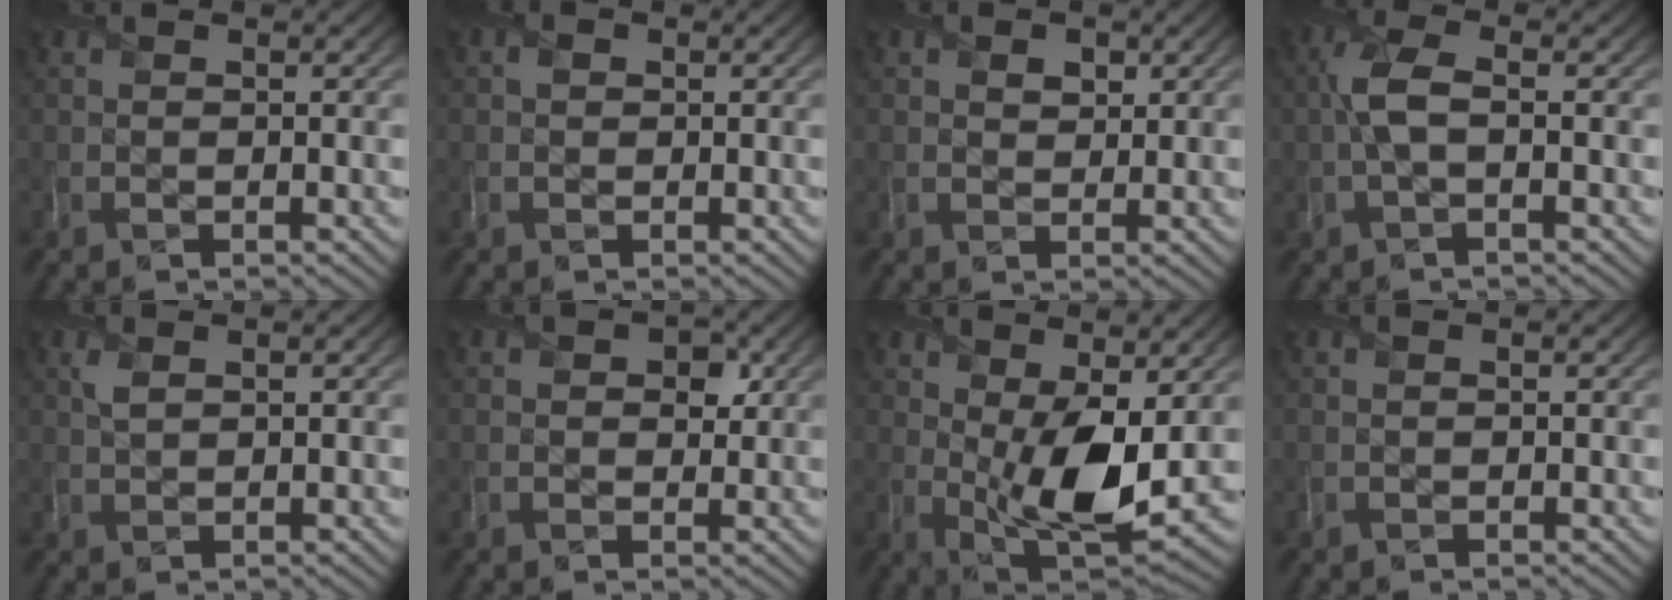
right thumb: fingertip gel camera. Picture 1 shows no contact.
{"total": 1.0, "force": [0.2, 1.0, 0.3], "torque": [-0.005, 0.001, 0.000]}
{"total": 1.9, "force": [1.0, 1.4, 0.8], "torque": [-0.011, -0.005, 0.018]}
{"total": 4.1, "force": [-0.3, 1.5, 3.8], "torque": [-0.092, 0.008, -0.012]}
{"total": 1.5, "force": [0.7, 0.7, 1.1], "torque": [-0.032, 0.001, 0.016]}
{"total": 2.3, "force": [0.8, 1.8, 1.1], "torque": [-0.013, -0.007, 0.007]}
{"total": 10.5, "force": [0.8, 4.8, 9.3], "torque": [-0.180, -0.013, 0.022]}
{"total": 0.0}